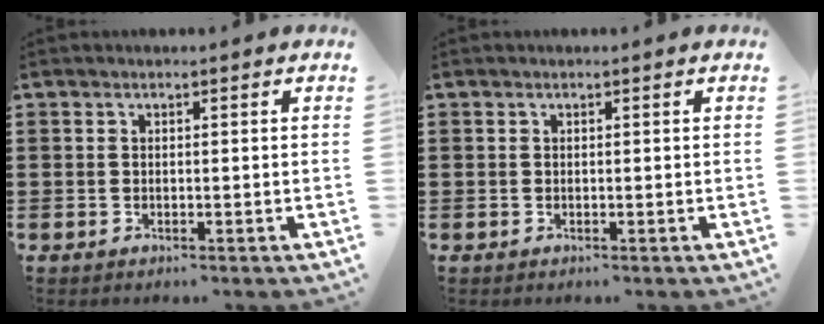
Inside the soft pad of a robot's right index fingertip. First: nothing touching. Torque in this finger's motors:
{"motor_torque": [0.31, -0.20, 0.02, 0.01]}